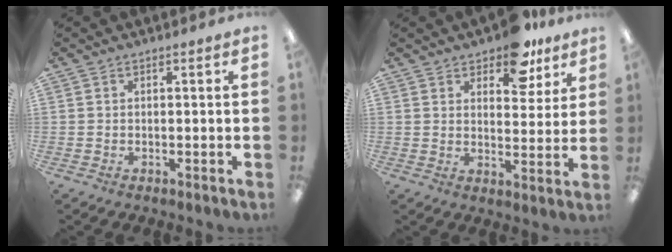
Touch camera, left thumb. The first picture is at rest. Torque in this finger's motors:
{"motor_torque": [1.37, 1.08, 1.28, -0.80, 0.04]}